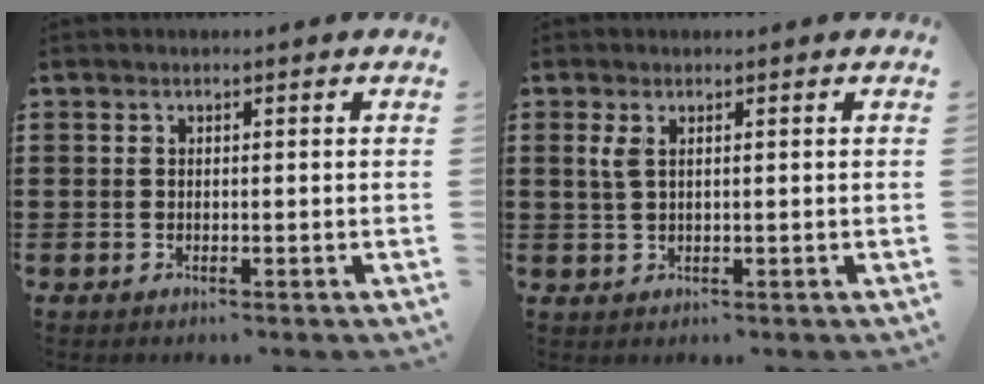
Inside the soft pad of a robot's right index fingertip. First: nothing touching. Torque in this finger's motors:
{"motor_torque": [0.28, 0.02, 0.14, 0.02]}